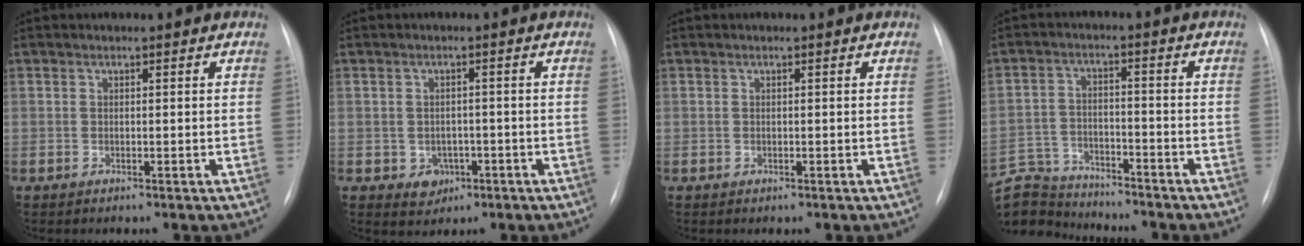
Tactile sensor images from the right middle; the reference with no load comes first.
{"total": 3.4, "force": [-1.3, 2.8, 1.3], "torque": [-0.011, 0.006, -0.009]}
{"total": 0.0}
{"total": 13.6, "force": [-12.9, 3.1, 2.9], "torque": [-0.077, 0.016, -0.216]}